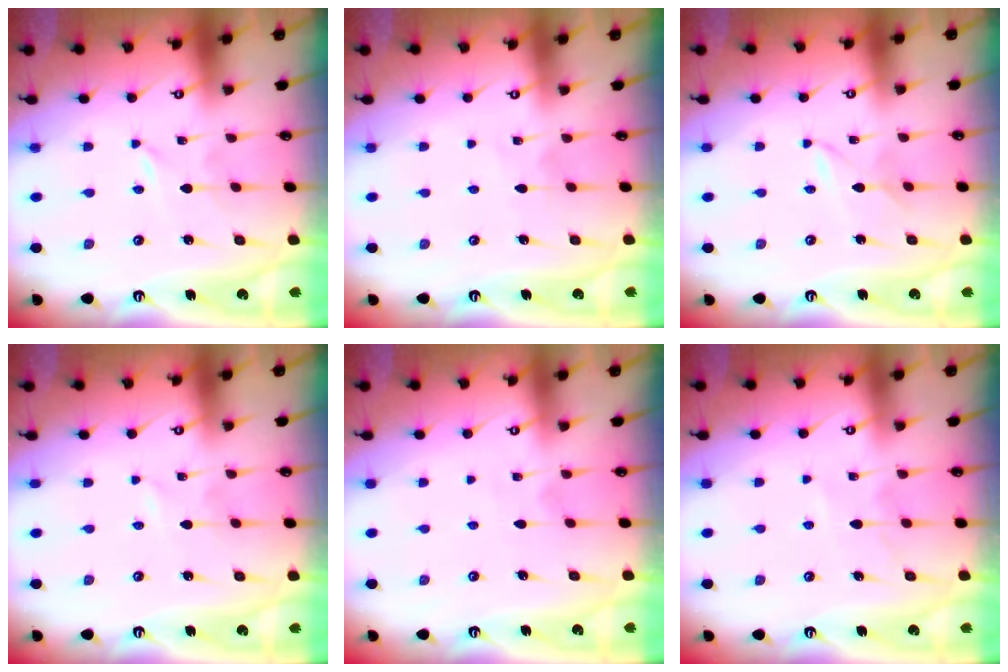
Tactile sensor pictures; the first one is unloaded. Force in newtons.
{"total": 3.5, "press": 3.5, "slide": 0.4}
{"total": 1.8, "press": 1.7, "slide": 0.3}
{"total": 0.0}
{"total": 2.7, "press": 2.7, "slide": 0.4}
{"total": 5.5, "press": 5.5, "slide": 0.5}